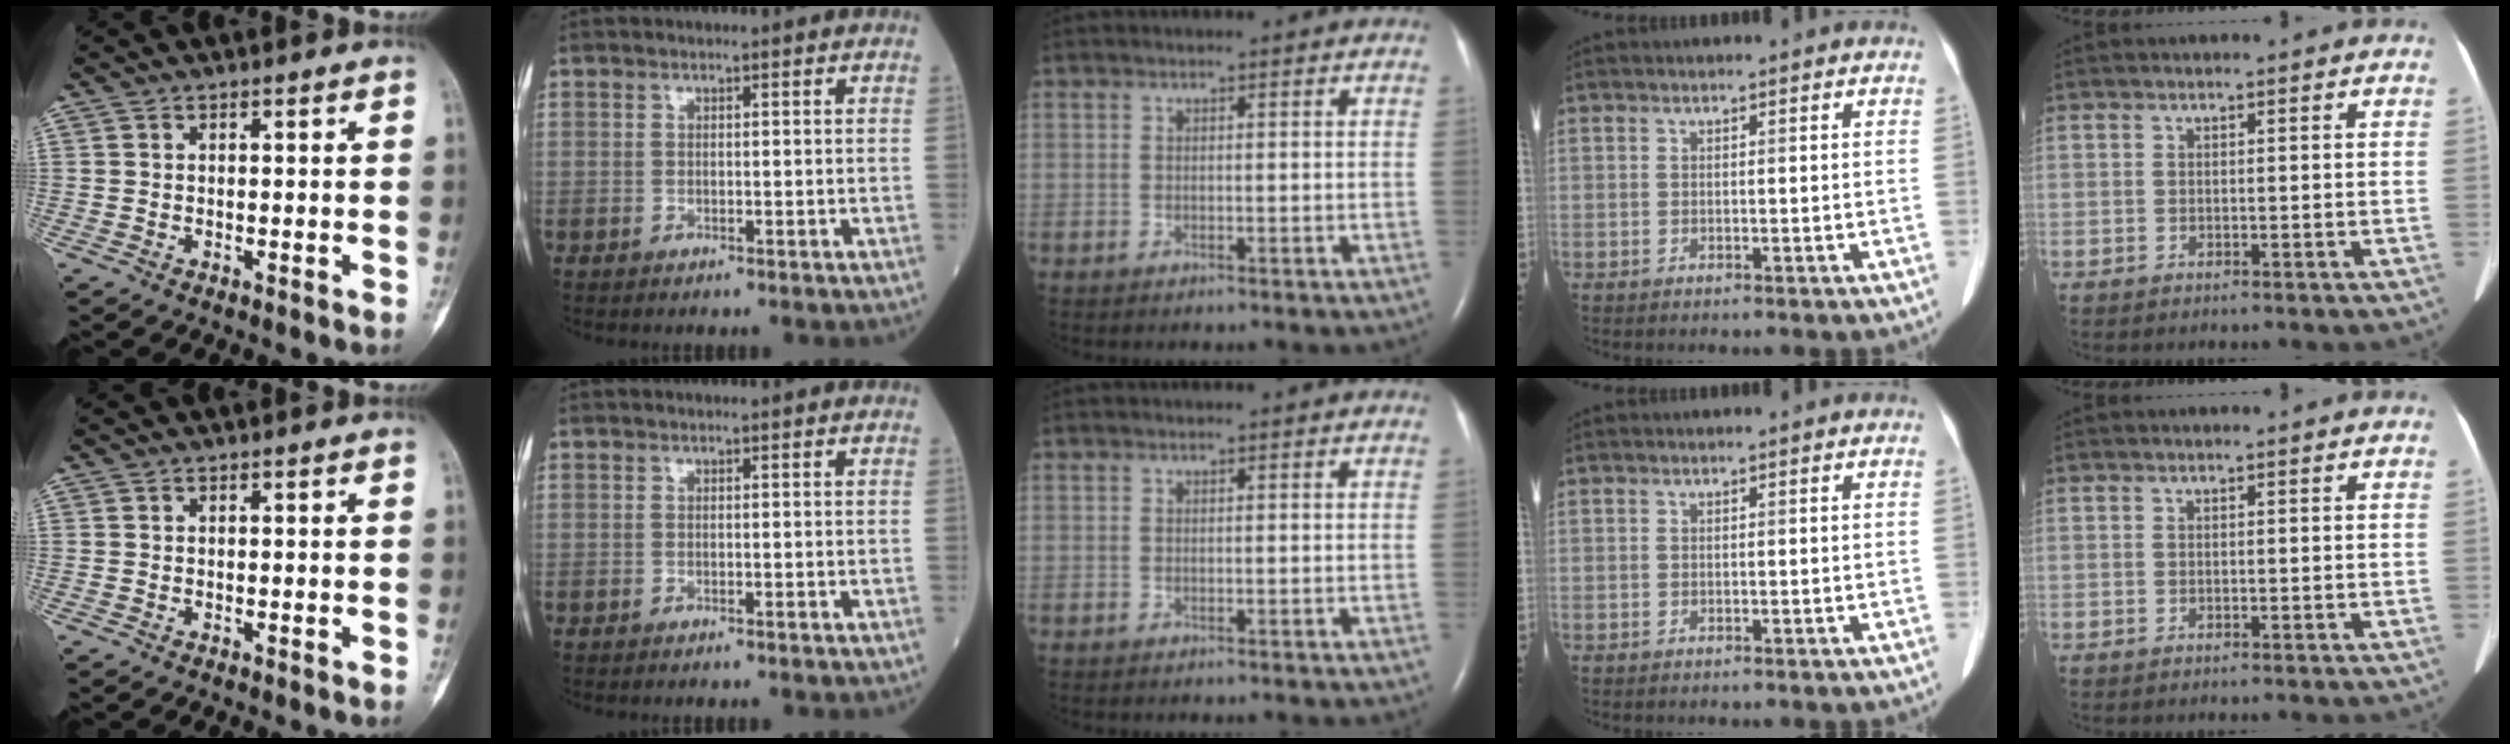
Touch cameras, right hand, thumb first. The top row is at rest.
{}